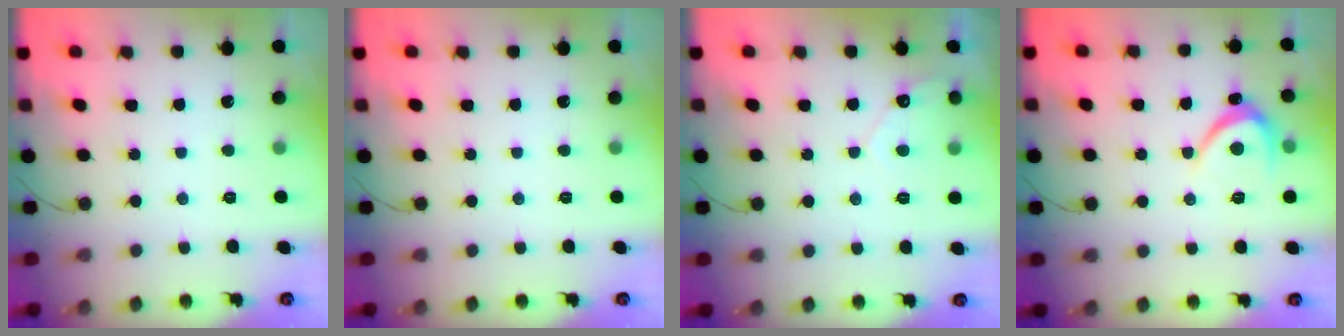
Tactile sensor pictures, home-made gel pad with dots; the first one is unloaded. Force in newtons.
{"total": 0.0}
{"total": 4.1, "press": 4.1, "slide": 0.2}
{"total": 3.9, "press": 3.9, "slide": 0.5}